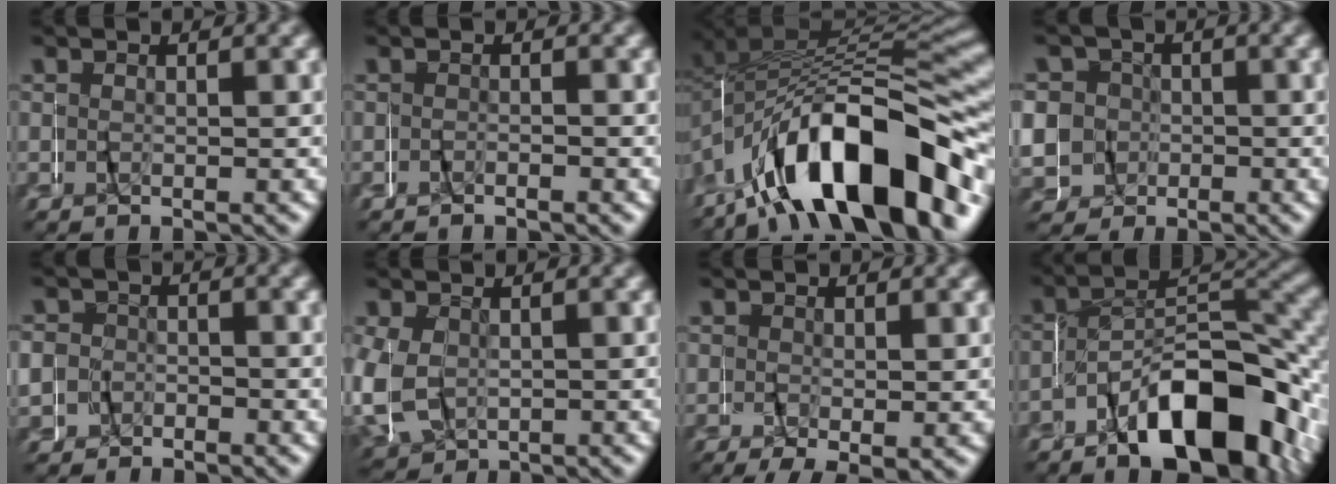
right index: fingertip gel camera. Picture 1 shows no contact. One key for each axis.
{"total": 0.7, "fx": -0.6, "fy": 0.3, "fz": 0.2, "tx": -0.013, "ty": 0.001, "tz": -0.012}
{"total": 13.2, "fx": -5.9, "fy": 6.5, "fz": 9.8, "tx": -0.170, "ty": -0.003, "tz": -0.083}
{"total": 8.7, "fx": 1.2, "fy": 8.2, "fz": 2.7, "tx": -0.064, "ty": 0.000, "tz": 0.010}
{"total": 4.7, "fx": 0.4, "fy": 4.6, "fz": 1.0, "tx": -0.026, "ty": 0.016, "tz": -0.008}
{"total": 7.4, "fx": -0.1, "fy": 6.9, "fz": 2.6, "tx": -0.095, "ty": -0.019, "tz": 0.006}
{"total": 3.2, "fx": -0.4, "fy": 1.8, "fz": 2.6, "tx": -0.046, "ty": -0.018, "tz": 0.005}
{"total": 10.3, "fx": -4.9, "fy": 4.8, "fz": 7.8, "tx": -0.113, "ty": -0.005, "tz": -0.075}